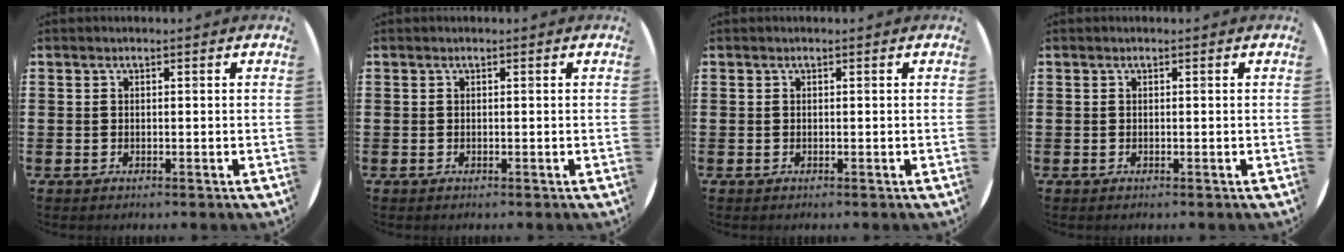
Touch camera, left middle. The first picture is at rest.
{"total": 0.0}
{"total": 0.0}
{"total": 0.0}